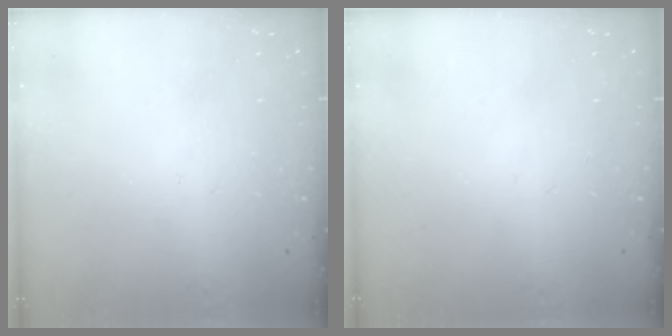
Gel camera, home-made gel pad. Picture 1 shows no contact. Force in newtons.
{"total": 0.0}